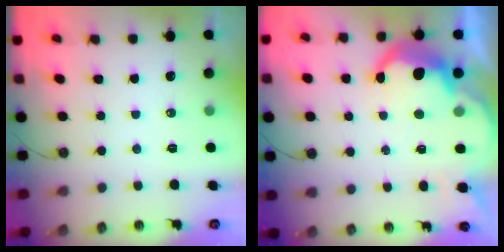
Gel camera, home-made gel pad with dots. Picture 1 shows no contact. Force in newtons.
{"total": 11.7, "press": 11.6, "slide": 0.7}